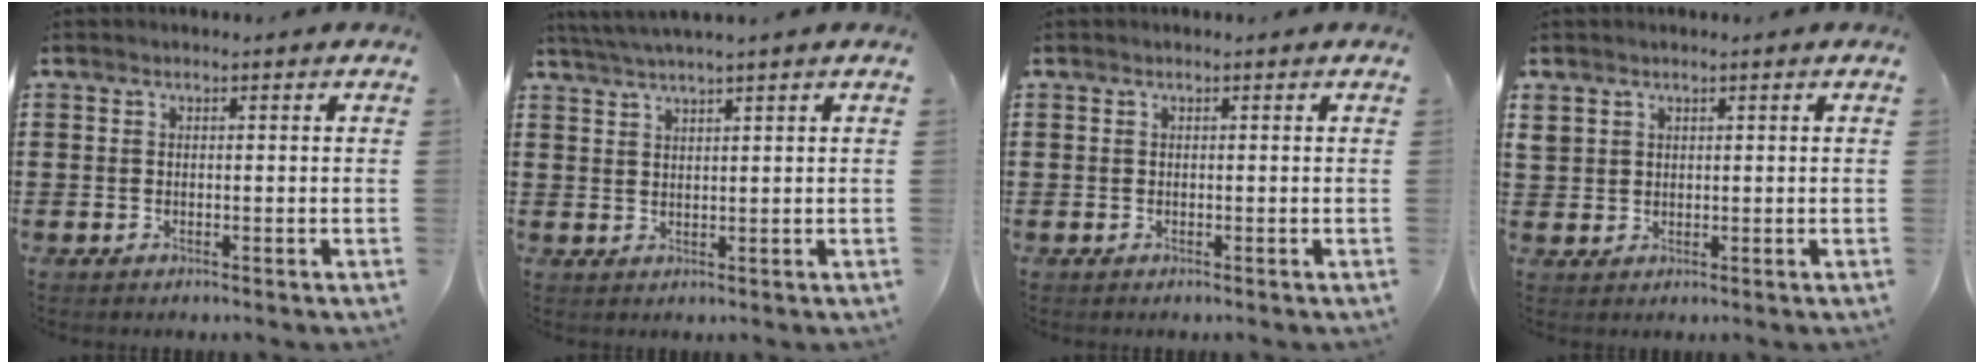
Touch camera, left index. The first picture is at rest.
{"total": 2.5, "force": [2.2, -0.6, 1.1], "torque": [-0.025, -0.001, 0.041]}
{"total": 0.0}
{"total": 1.7, "force": [1.1, 1.3, 0.3], "torque": [-0.012, 0.004, 0.022]}